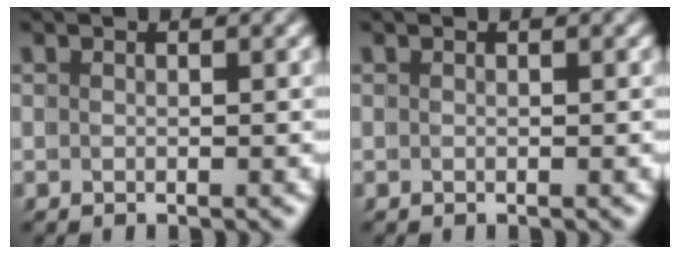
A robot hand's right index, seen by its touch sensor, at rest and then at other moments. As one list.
[{"total": 0.0}]